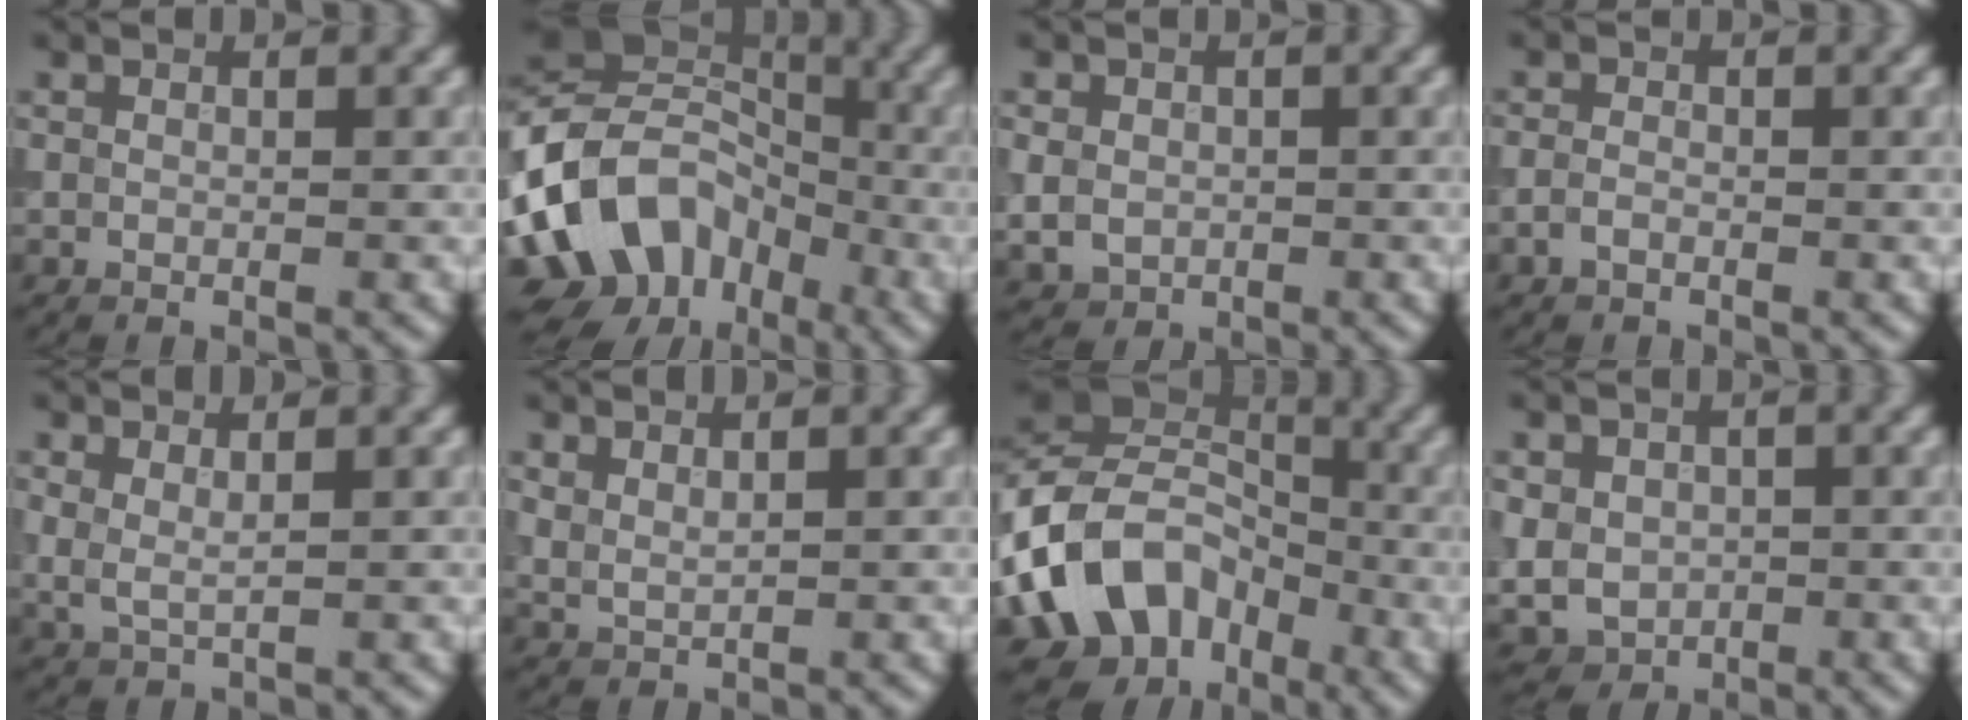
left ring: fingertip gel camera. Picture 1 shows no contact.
{"total": 14.3, "force": [-5.8, 10.8, 7.3], "torque": [-0.148, 0.014, -0.115]}
{"total": 2.3, "force": [-0.2, 2.0, 1.1], "torque": [-0.022, -0.004, -0.004]}
{"total": 1.1, "force": [-0.6, 0.6, 0.7], "torque": [-0.014, 0.002, -0.016]}
{"total": 1.4, "force": [0.8, 0.4, 1.0], "torque": [-0.025, -0.009, 0.018]}
{"total": 1.3, "force": [1.0, 0.4, 0.6], "torque": [-0.018, -0.004, 0.026]}
{"total": 12.9, "force": [-5.2, 9.6, 6.9], "torque": [-0.140, -0.004, -0.109]}
{"total": 4.4, "force": [-0.3, 3.8, 2.2], "torque": [-0.044, -0.004, -0.005]}